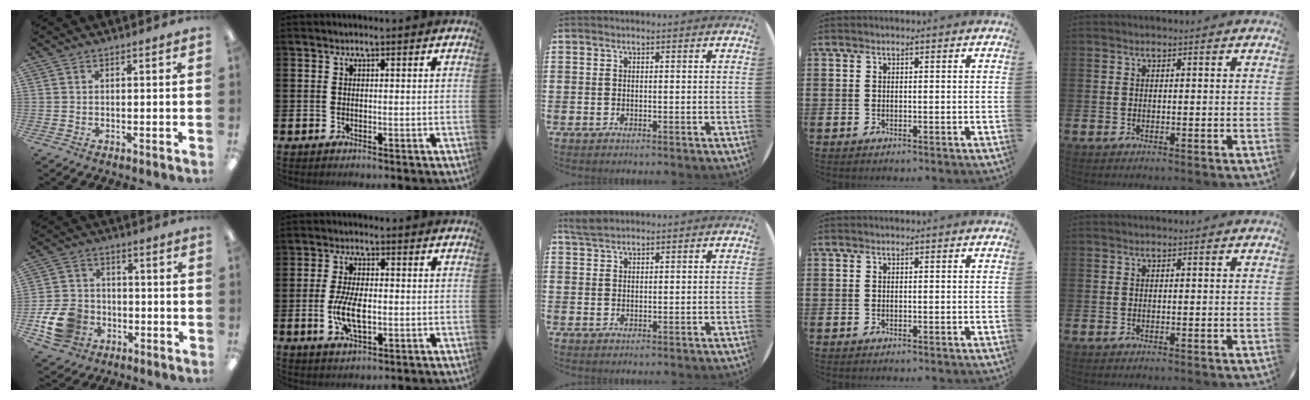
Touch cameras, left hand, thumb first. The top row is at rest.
{"thumb": {"total": 11.7, "force": [-4.6, 9.2, 5.7], "torque": [-0.138, 0.036, -0.080]}, "index": {"total": 6.3, "force": [-0.7, 2.8, 5.5], "torque": [-0.114, -0.003, -0.017]}, "middle": {"total": 2.2, "force": [2.0, 0.5, 0.6], "torque": [-0.017, 0.004, 0.039]}}